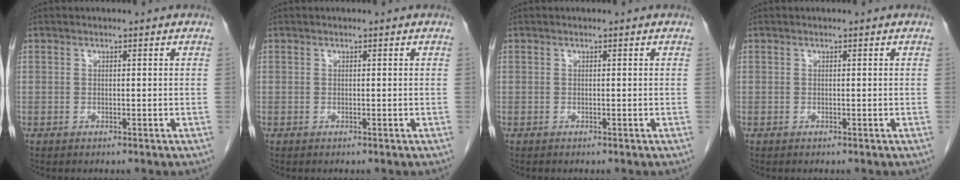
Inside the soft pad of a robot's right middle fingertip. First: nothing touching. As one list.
[{"total": 0.0}, {"total": 0.0}, {"total": 0.0}]